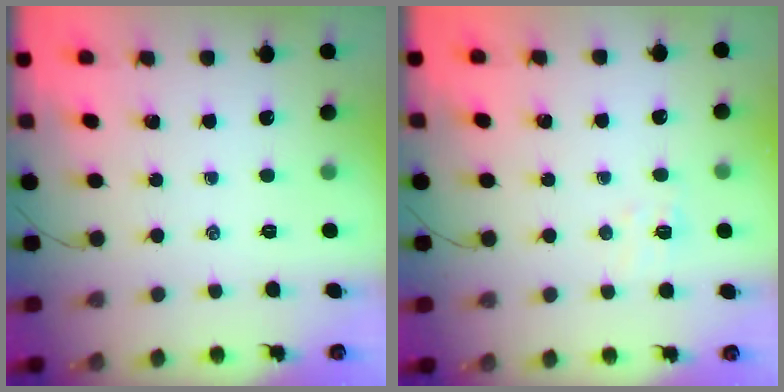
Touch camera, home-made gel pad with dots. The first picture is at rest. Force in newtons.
{"total": 5.8, "press": 5.7, "slide": 0.9}